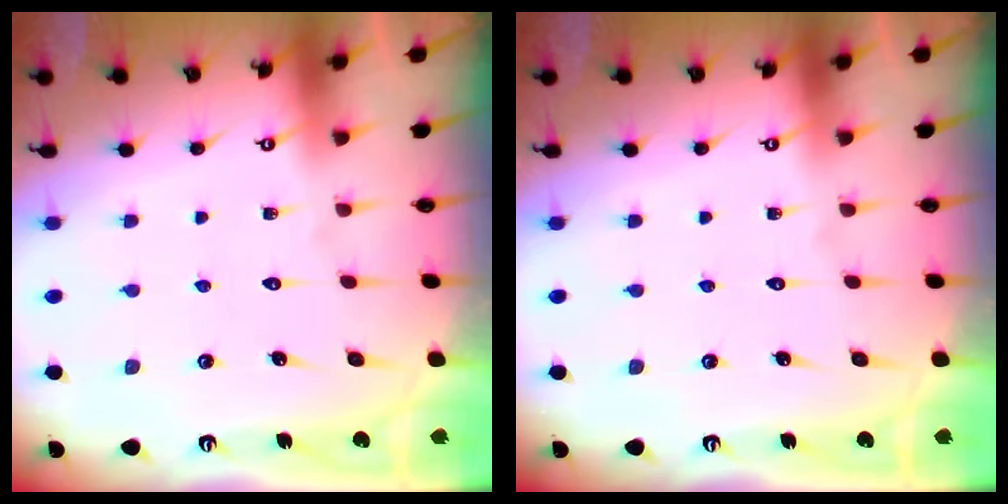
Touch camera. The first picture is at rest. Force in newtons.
{"total": 0.0}